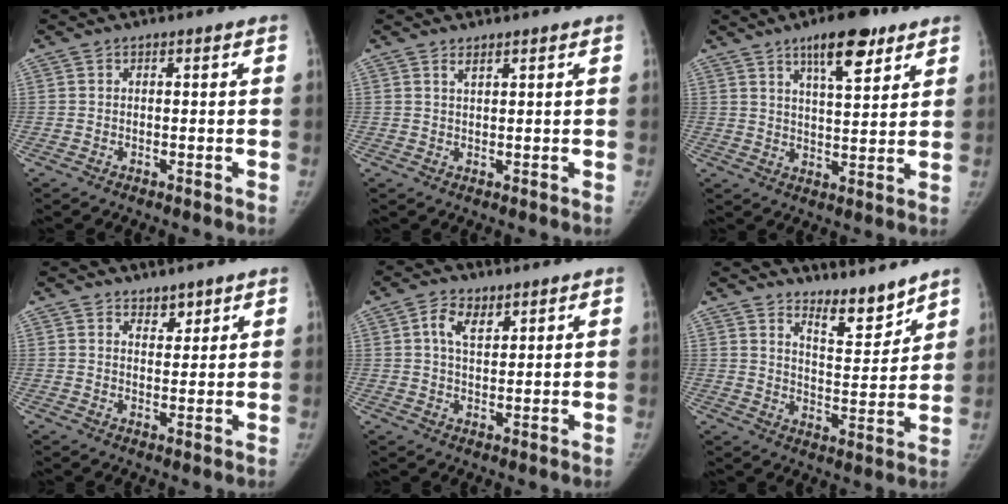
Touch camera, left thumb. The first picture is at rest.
{"total": 1.2, "force": [1.0, 0.3, 0.7], "torque": [-0.010, -0.006, 0.021]}
{"total": 10.3, "force": [6.4, 3.4, 7.3], "torque": [-0.095, -0.033, 0.100]}
{"total": 2.7, "force": [2.2, 1.5, 0.6], "torque": [0.010, -0.016, 0.033]}
{"total": 5.0, "force": [2.4, 2.9, 3.3], "torque": [-0.049, -0.007, 0.043]}
{"total": 7.5, "force": [6.8, 1.8, 2.7], "torque": [-0.022, -0.066, 0.117]}